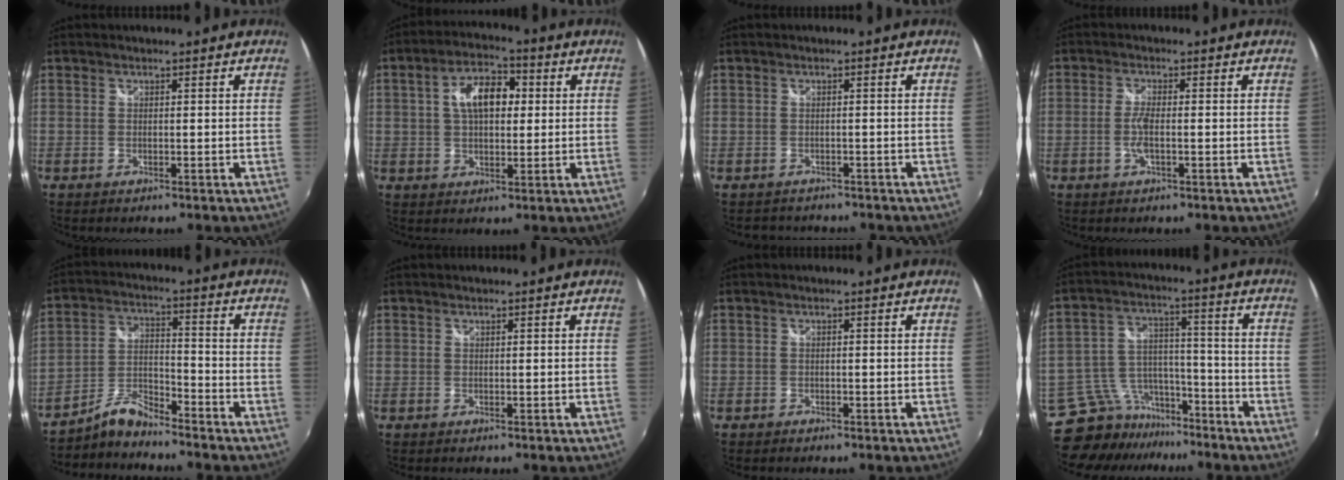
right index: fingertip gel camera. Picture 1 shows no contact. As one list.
[{"total": 9.3, "force": [1.7, 5.2, 7.5], "torque": [-0.128, 0.020, 0.027]}, {"total": 2.7, "force": [-2.1, 1.7, 0.1], "torque": [-0.003, 0.002, -0.031]}, {"total": 3.2, "force": [-0.8, 0.5, 3.0], "torque": [-0.065, -0.001, -0.018]}, {"total": 6.2, "force": [-5.9, 0.8, 1.7], "torque": [-0.037, 0.024, -0.121]}, {"total": 0.0}, {"total": 0.9, "force": [-0.7, 0.5, 0.1], "torque": [-0.006, -0.003, -0.013]}, {"total": 11.9, "force": [-9.9, 6.5, 1.5], "torque": [-0.045, 0.041, -0.154]}]